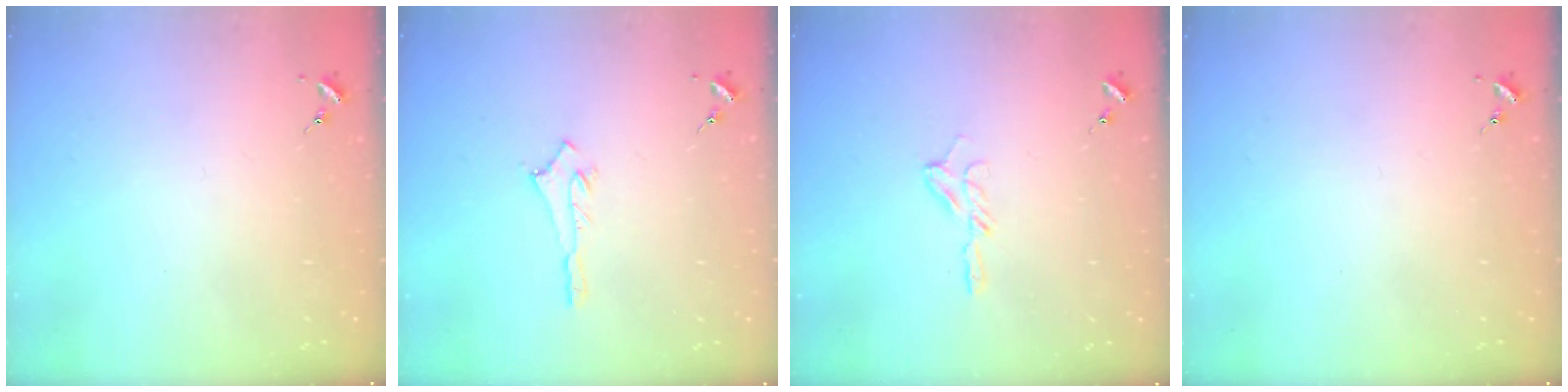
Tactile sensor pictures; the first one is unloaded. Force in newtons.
{"total": 2.9, "press": 2.9, "slide": 0.2}
{"total": 6.9, "press": 6.9, "slide": 0.7}
{"total": 0.0}